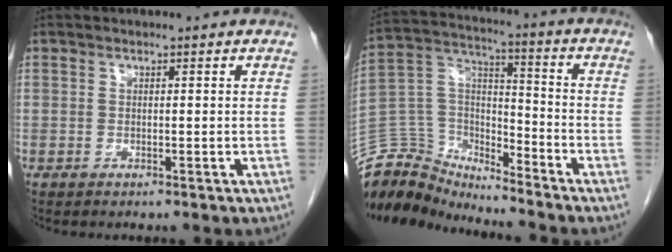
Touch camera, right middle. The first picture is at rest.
{"total": 11.7, "force": [-11.4, 2.6, 0.0], "torque": [-0.001, 0.064, -0.222]}